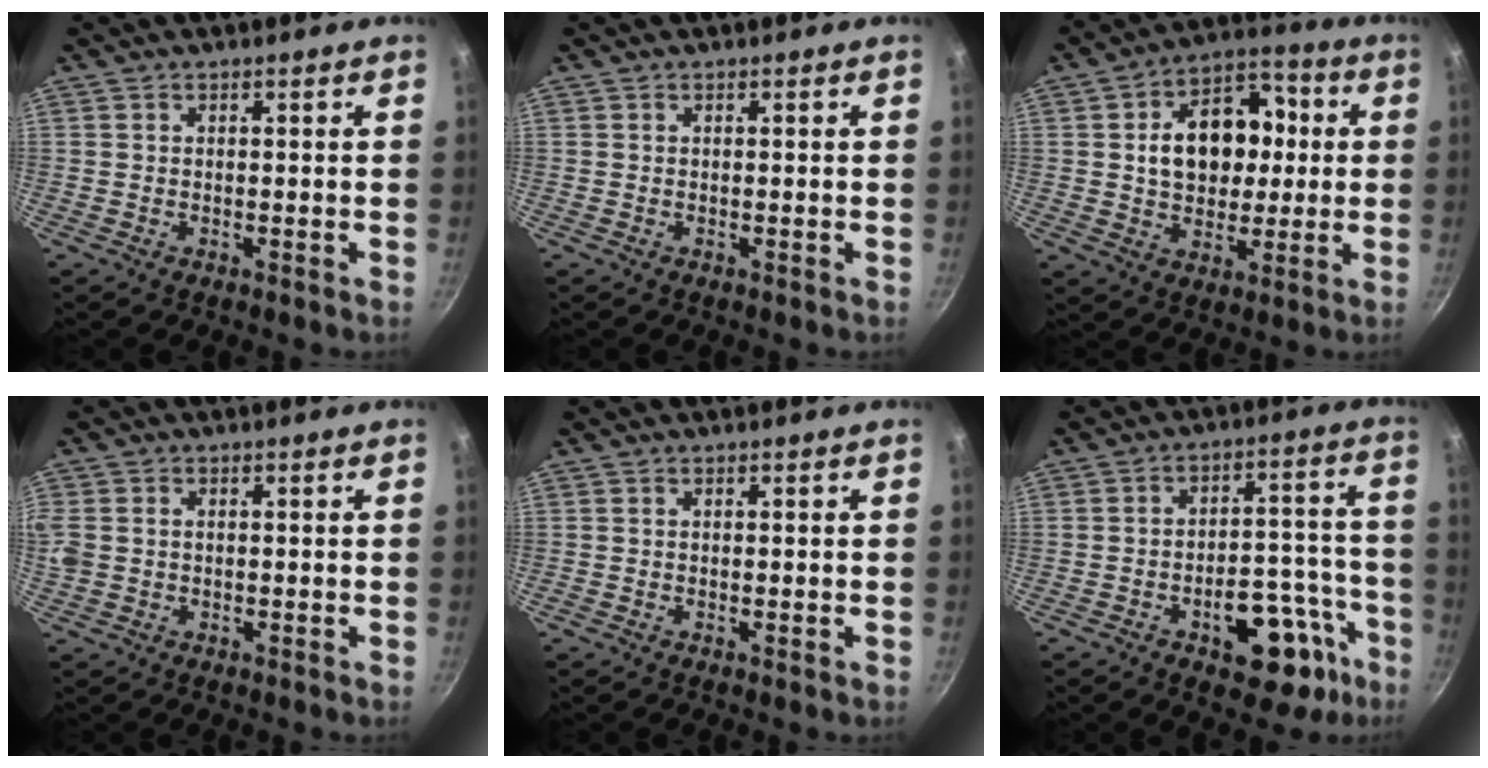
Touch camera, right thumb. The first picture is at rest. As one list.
[{"total": 0.0}, {"total": 15.6, "force": [1.9, 11.0, 10.9], "torque": [-0.125, 0.023, 0.027]}, {"total": 4.6, "force": [0.0, 3.7, 2.7], "torque": [-0.080, 0.007, 0.004]}, {"total": 0.0}, {"total": 15.1, "force": [-7.6, 7.4, 10.8], "torque": [-0.107, 0.064, -0.095]}]